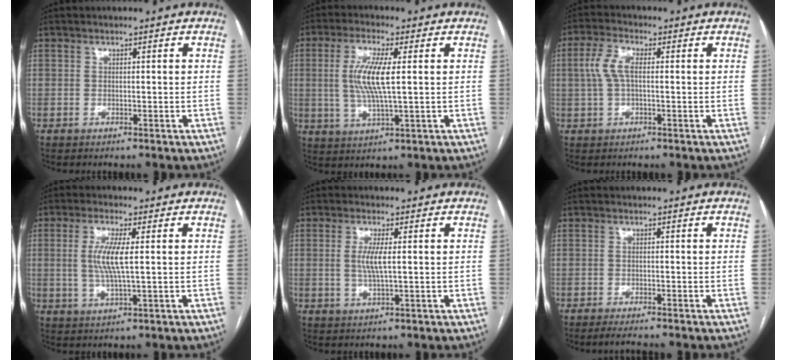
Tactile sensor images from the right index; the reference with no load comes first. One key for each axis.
{"total": 8.1, "fx": 1.0, "fy": 1.0, "fz": 8.0, "tx": -0.171, "ty": -0.002, "tz": 0.020}
{"total": 4.8, "fx": 0.5, "fy": 1.9, "fz": 4.4, "tx": -0.110, "ty": 0.017, "tz": 0.011}
{"total": 6.0, "fx": 0.7, "fy": 0.5, "fz": 6.0, "tx": -0.128, "ty": -0.003, "tz": 0.014}
{"total": 3.7, "fx": 0.3, "fy": 0.2, "fz": 3.7, "tx": -0.078, "ty": -0.005, "tz": 0.008}
{"total": 4.5, "fx": -3.8, "fy": 0.2, "fz": 2.3, "tx": -0.031, "ty": -0.008, "tz": -0.053}